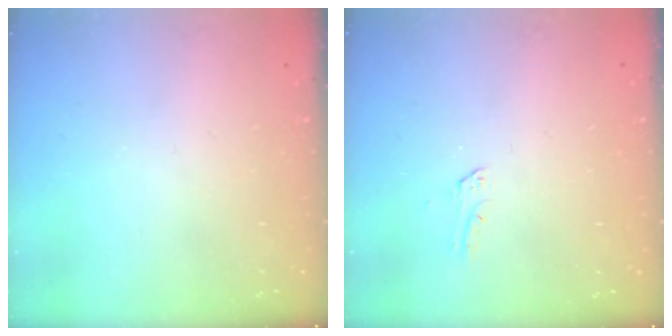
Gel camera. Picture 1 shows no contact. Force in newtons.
{"total": 1.6, "press": 1.6, "slide": 0.2}